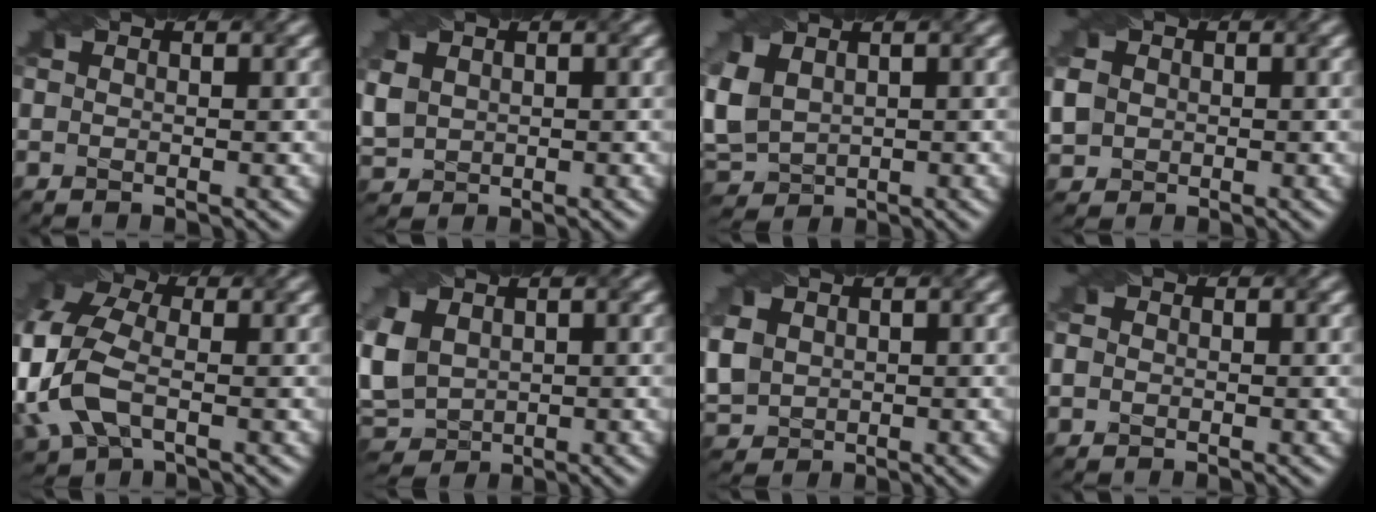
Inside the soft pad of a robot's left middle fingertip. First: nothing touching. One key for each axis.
{"total": 2.6, "fx": 0.9, "fy": 2.2, "fz": 1.1, "tx": -0.045, "ty": 0.002, "tz": 0.023}
{"total": 4.8, "fx": 1.0, "fy": 3.5, "fz": 3.1, "tx": -0.094, "ty": 0.007, "tz": 0.021}
{"total": 3.0, "fx": 0.2, "fy": 2.7, "fz": 1.3, "tx": -0.046, "ty": 0.010, "tz": 0.004}
{"total": 9.5, "fx": -1.4, "fy": 6.5, "fz": 6.8, "tx": -0.186, "ty": -0.002, "tz": -0.031}
{"total": 5.5, "fx": 0.7, "fy": 4.3, "fz": 3.4, "tx": -0.106, "ty": 0.009, "tz": 0.012}
{"total": 3.5, "fx": 0.9, "fy": 3.0, "fz": 1.6, "tx": -0.067, "ty": 0.007, "tz": 0.020}
{"total": 0.9, "fx": 0.0, "fy": 0.8, "fz": 0.4, "tx": -0.010, "ty": 0.001, "tz": 0.001}